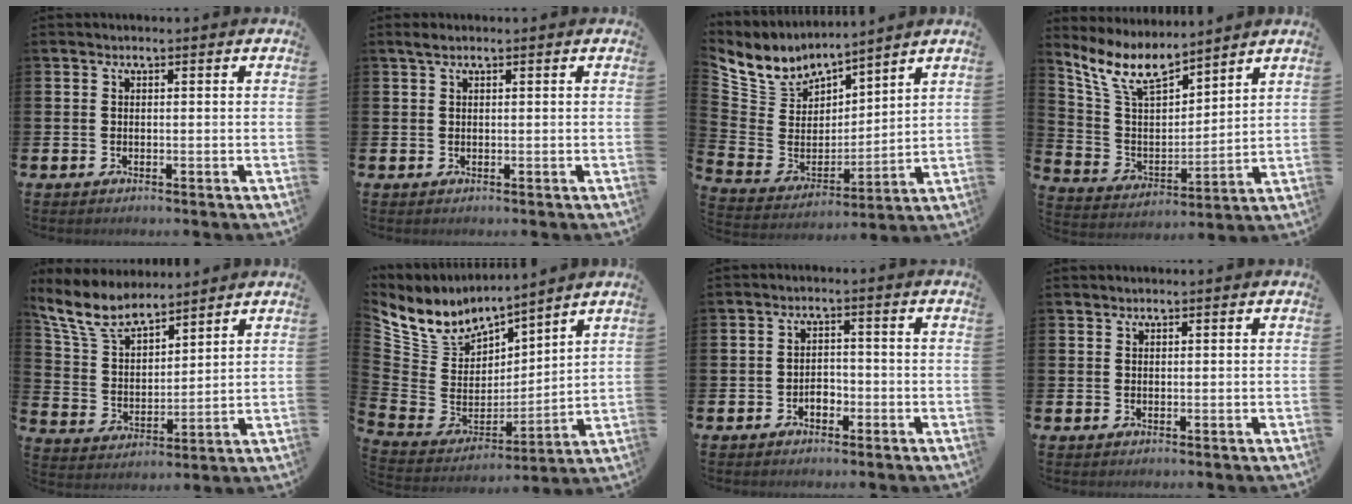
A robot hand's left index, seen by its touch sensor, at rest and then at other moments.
{"total": 1.1, "force": [0.9, 0.3, 0.7], "torque": [-0.012, 0.003, 0.014]}
{"total": 6.3, "force": [5.8, 2.5, -0.2], "torque": [-0.047, -0.055, 0.102]}
{"total": 9.4, "force": [7.7, 3.2, 4.3], "torque": [-0.122, -0.036, 0.140]}
{"total": 8.3, "force": [7.4, 2.6, 2.9], "torque": [-0.092, -0.033, 0.134]}
{"total": 7.5, "force": [6.9, 2.8, -0.5], "torque": [-0.050, -0.068, 0.125]}
{"total": 2.0, "force": [-1.1, 1.4, 1.1], "torque": [-0.011, -0.001, -0.026]}
{"total": 0.9, "force": [0.9, 0.3, 0.0], "torque": [0.011, -0.002, 0.014]}